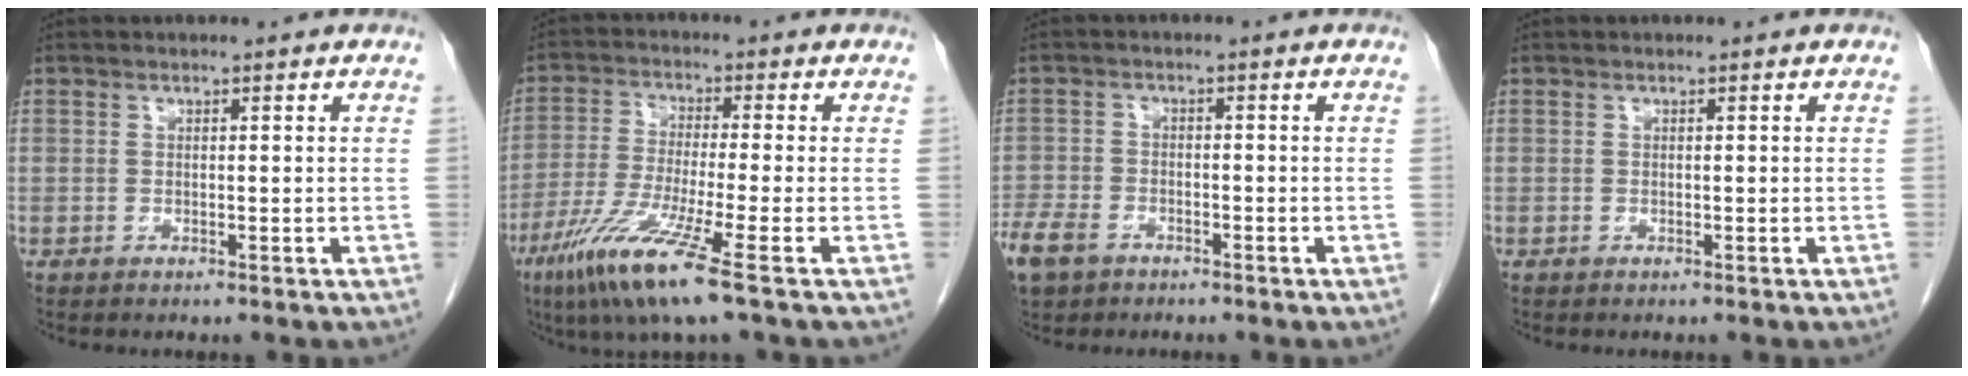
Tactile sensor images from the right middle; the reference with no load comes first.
{"total": 11.0, "force": [-6.0, -0.7, 9.2], "torque": [-0.184, -0.036, -0.116]}
{"total": 6.4, "force": [-4.4, 3.7, 2.8], "torque": [-0.059, -0.003, -0.079]}
{"total": 0.0}